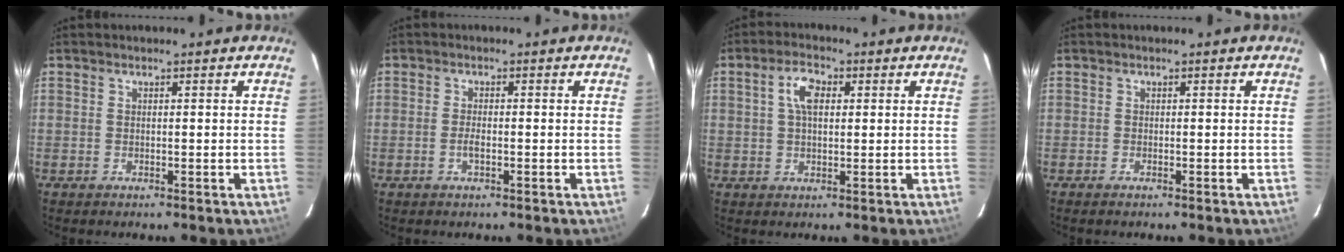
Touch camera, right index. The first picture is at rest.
{"total": 1.7, "force": [-0.7, 0.6, 1.4], "torque": [-0.031, 0.002, -0.014]}
{"total": 4.9, "force": [1.2, 2.6, 3.9], "torque": [-0.073, 0.015, 0.023]}
{"total": 0.6, "force": [-0.5, 0.2, 0.2], "torque": [-0.007, -0.002, -0.011]}